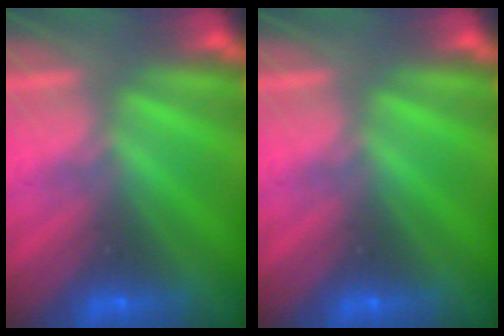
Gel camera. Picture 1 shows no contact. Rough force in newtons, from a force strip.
{"total": 0.0}